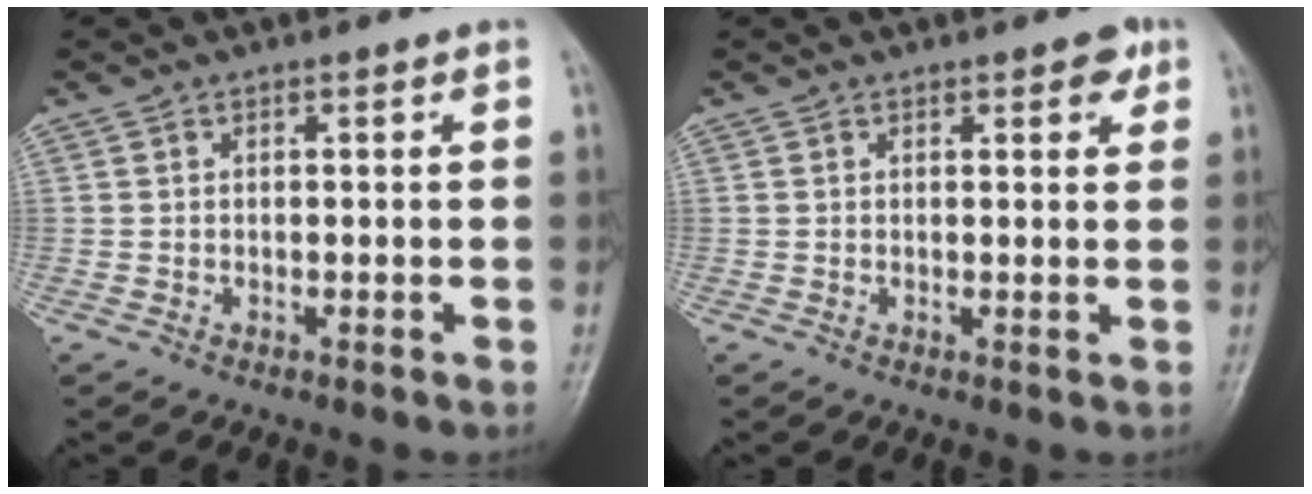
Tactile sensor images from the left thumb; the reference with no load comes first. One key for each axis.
{"total": 3.0, "fx": 1.6, "fy": 1.4, "fz": 2.1, "tx": -0.013, "ty": -0.004, "tz": 0.016}